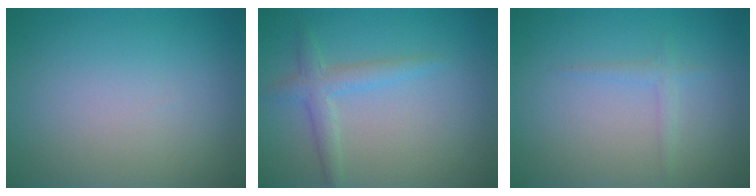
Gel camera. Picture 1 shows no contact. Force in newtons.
{"total": 2.3, "press": 2.3, "slide": 0.1}
{"total": 1.0, "press": 1.0, "slide": 0.1}